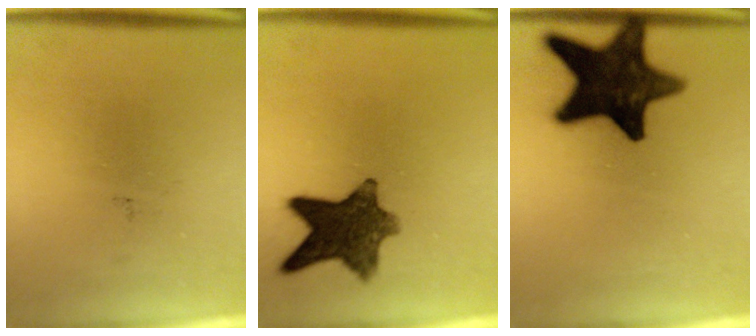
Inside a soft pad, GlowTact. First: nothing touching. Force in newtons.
{"total": 10.6}
{"total": 16.9}